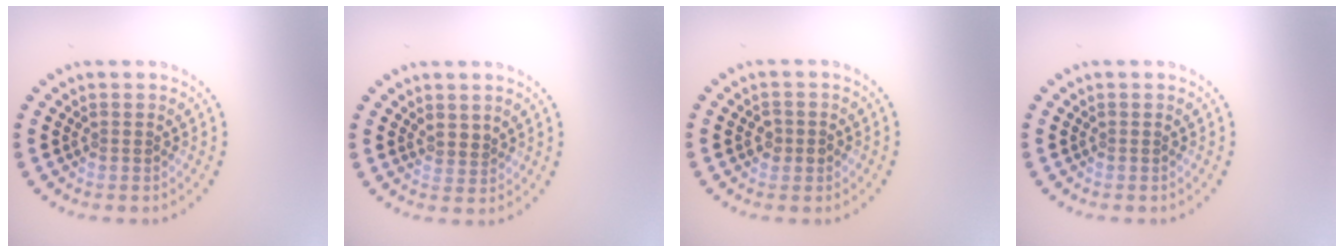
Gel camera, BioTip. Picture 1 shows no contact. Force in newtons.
{"total": 0.8, "press": 0.7, "slide": 0.5}
{"total": 1.5, "press": 1.4, "slide": 0.3}
{"total": 0.0}